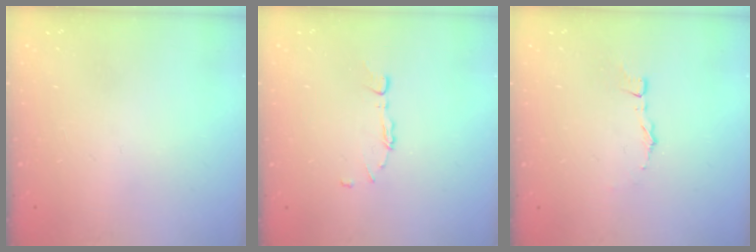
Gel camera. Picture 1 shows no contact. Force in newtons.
{"total": 6.9, "press": 6.9, "slide": 0.5}
{"total": 2.6, "press": 2.6, "slide": 0.2}